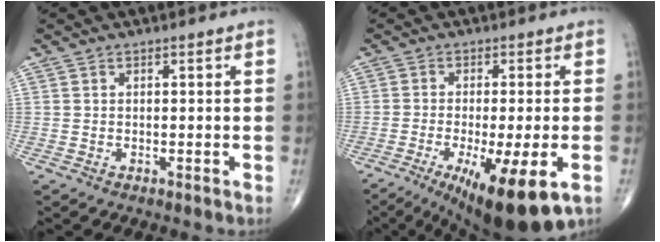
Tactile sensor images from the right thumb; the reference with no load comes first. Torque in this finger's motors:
{"motor_torque": [0.48, 0.78, 0.44, 0.02, 0.10]}